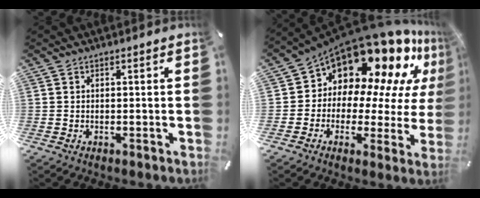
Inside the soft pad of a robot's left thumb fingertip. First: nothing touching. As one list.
[{"total": 16.4, "force": [12.4, 8.5, 6.5], "torque": [-0.113, -0.120, 0.217]}]